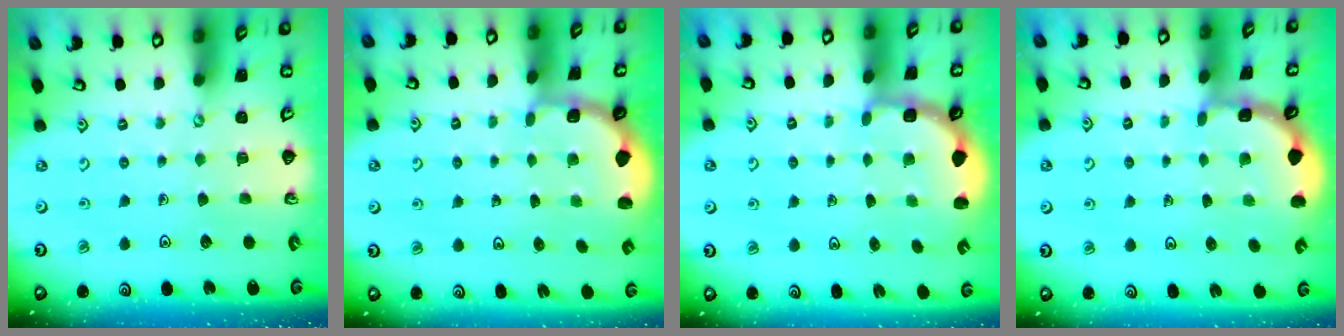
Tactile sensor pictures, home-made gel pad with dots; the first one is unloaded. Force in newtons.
{"total": 1.9, "press": 1.8, "slide": 0.8}
{"total": 2.7, "press": 2.4, "slide": 1.4}
{"total": 1.9, "press": 1.9, "slide": 0.2}